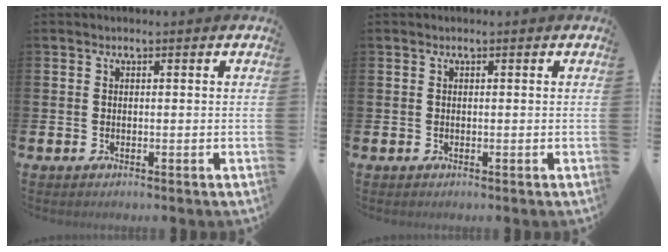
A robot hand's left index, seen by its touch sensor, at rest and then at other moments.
{"total": 0.0}